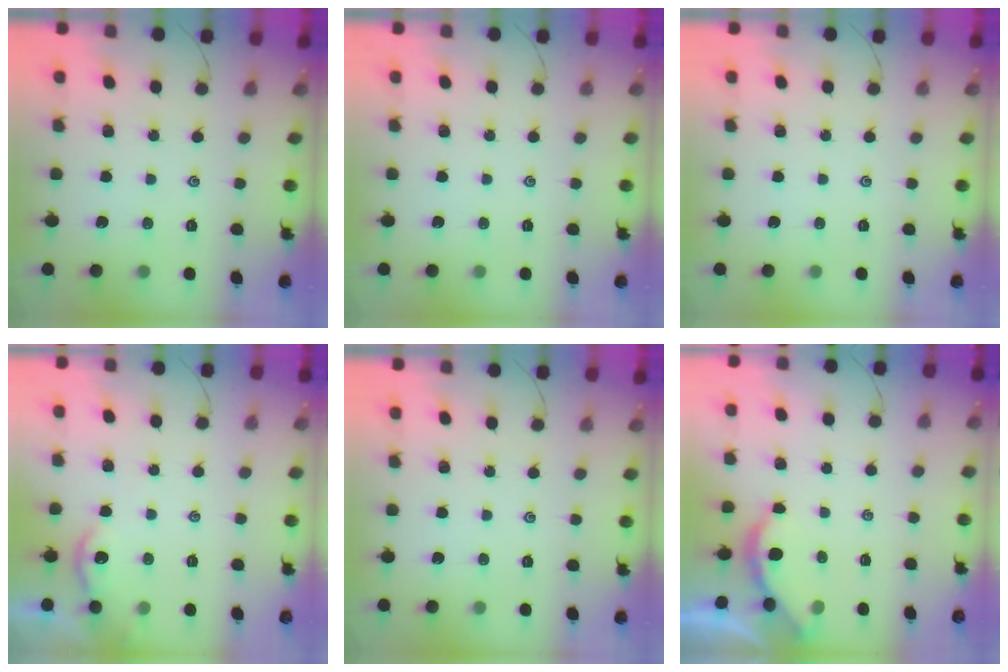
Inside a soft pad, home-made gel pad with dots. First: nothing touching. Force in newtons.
{"total": 0.0}
{"total": 0.0}
{"total": 2.0, "press": 1.9, "slide": 0.5}
{"total": 0.0}
{"total": 1.9, "press": 1.9, "slide": 0.1}